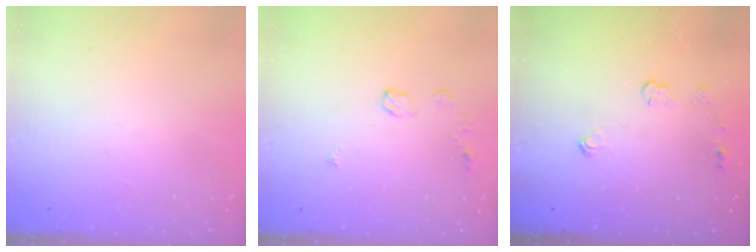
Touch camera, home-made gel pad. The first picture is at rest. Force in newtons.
{"total": 6.2, "press": 6.2, "slide": 0.6}
{"total": 4.2, "press": 4.2, "slide": 0.6}